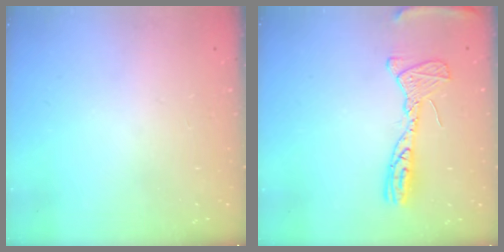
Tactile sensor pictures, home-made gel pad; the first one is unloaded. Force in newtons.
{"total": 13.2, "press": 13.2, "slide": 1.3}